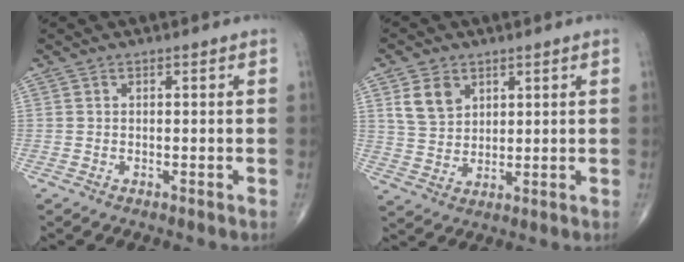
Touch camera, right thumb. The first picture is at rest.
{"total": 6.6, "force": [3.2, 4.8, 3.3], "torque": [-0.046, -0.015, 0.068]}